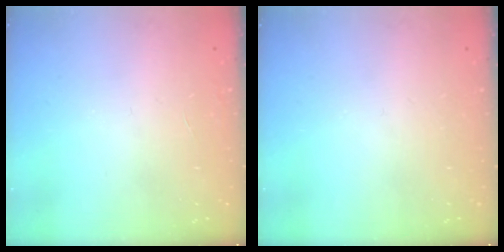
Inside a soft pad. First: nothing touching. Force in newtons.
{"total": 0.0}